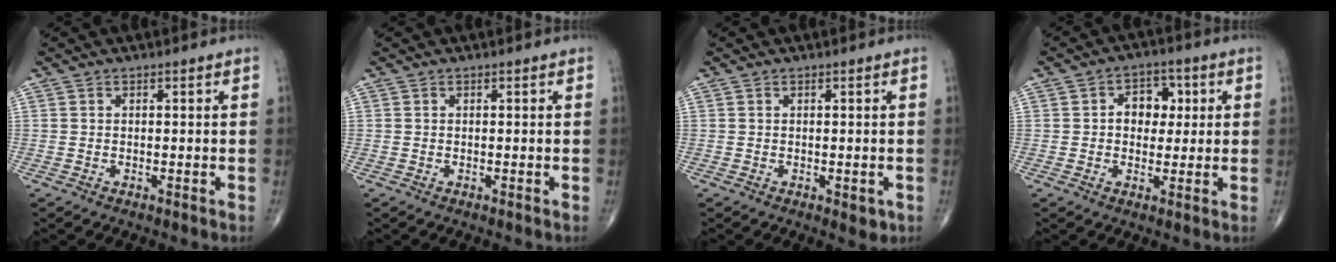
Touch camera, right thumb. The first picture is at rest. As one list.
[{"total": 0.0}, {"total": 1.9, "force": [-0.5, 0.9, 1.6], "torque": [-0.012, -0.003, -0.003]}, {"total": 6.5, "force": [1.2, 4.9, 4.1], "torque": [-0.022, 0.007, 0.013]}]